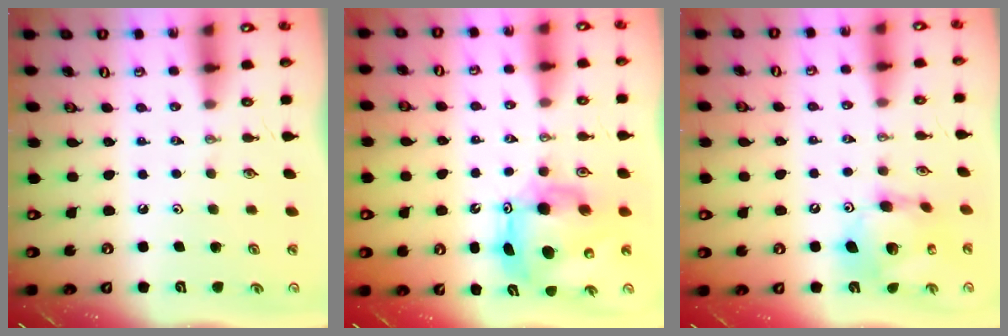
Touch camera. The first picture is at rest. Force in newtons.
{"total": 12.5, "press": 12.5, "slide": 0.7}
{"total": 13.2, "press": 13.1, "slide": 1.3}